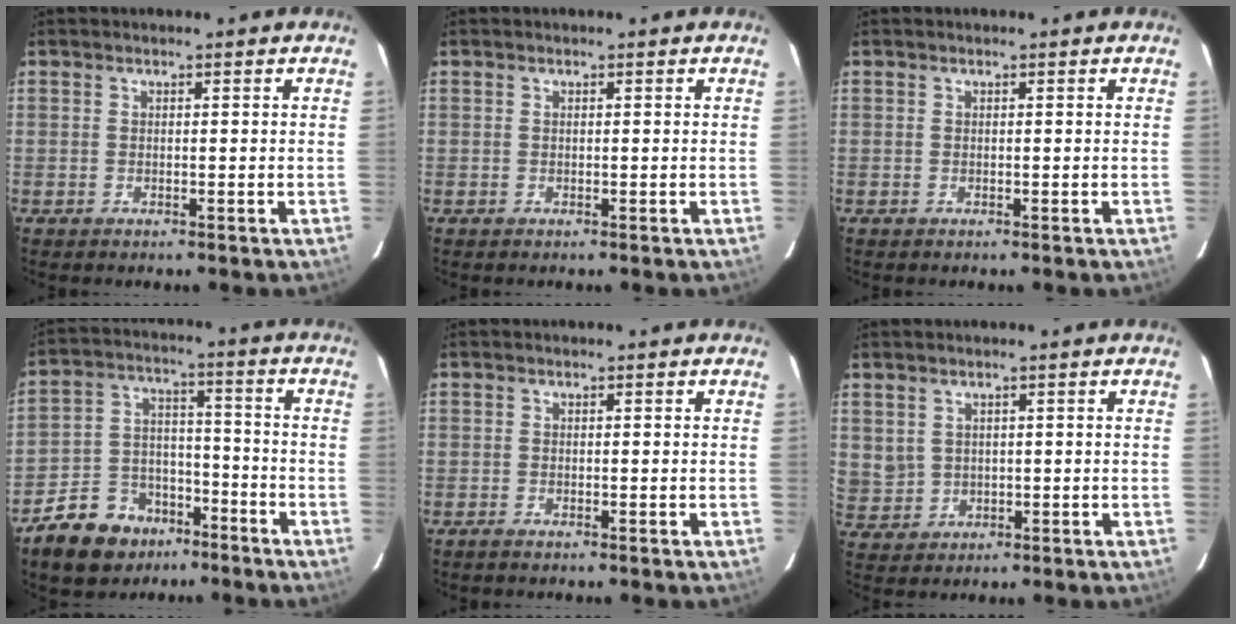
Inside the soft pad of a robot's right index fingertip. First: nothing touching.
{"total": 0.0}
{"total": 0.0}
{"total": 12.9, "force": [-9.0, 8.1, 4.5], "torque": [-0.106, 0.033, -0.133]}
{"total": 0.9, "force": [-0.9, 0.1, 0.3], "torque": [-0.006, -0.001, -0.016]}
{"total": 4.6, "force": [1.5, 4.1, 1.4], "torque": [-0.028, 0.004, 0.047]}